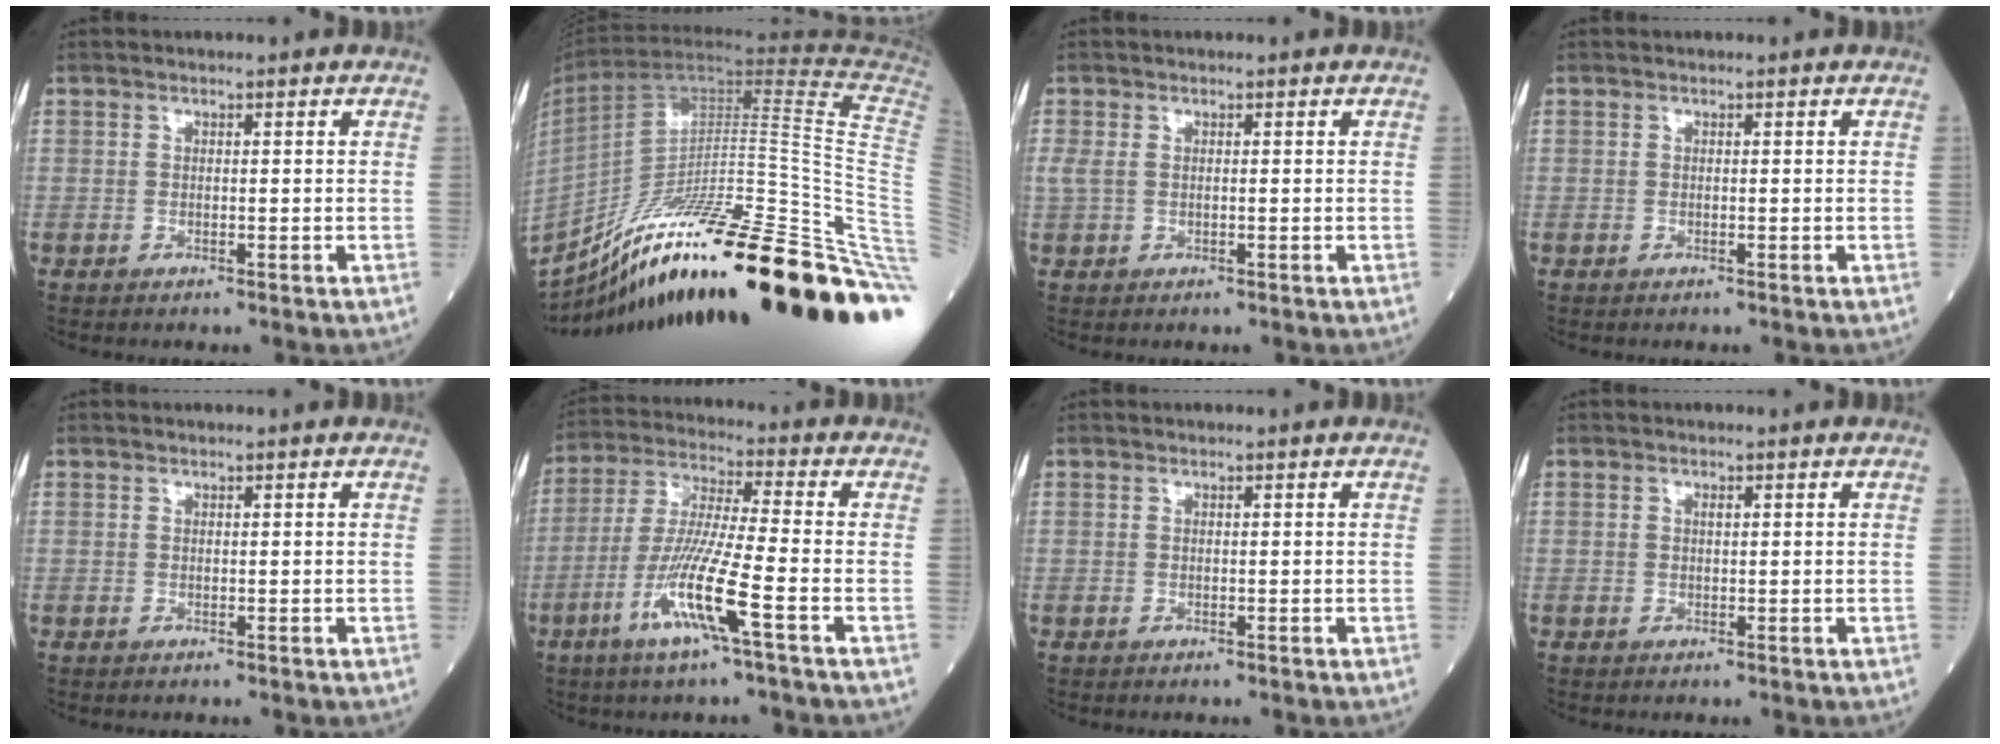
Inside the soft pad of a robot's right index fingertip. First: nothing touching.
{"total": 35.9, "force": [-20.0, -1.2, 29.8], "torque": [-0.311, -0.008, -0.318]}
{"total": 1.7, "force": [0.3, 1.0, 1.4], "torque": [-0.049, 0.006, 0.011]}
{"total": 0.0}
{"total": 0.0}
{"total": 11.6, "force": [-4.9, -0.5, 10.5], "torque": [-0.213, -0.013, -0.099]}
{"total": 0.0}
{"total": 0.7, "force": [0.3, 0.4, 0.5], "torque": [-0.010, -0.001, 0.004]}